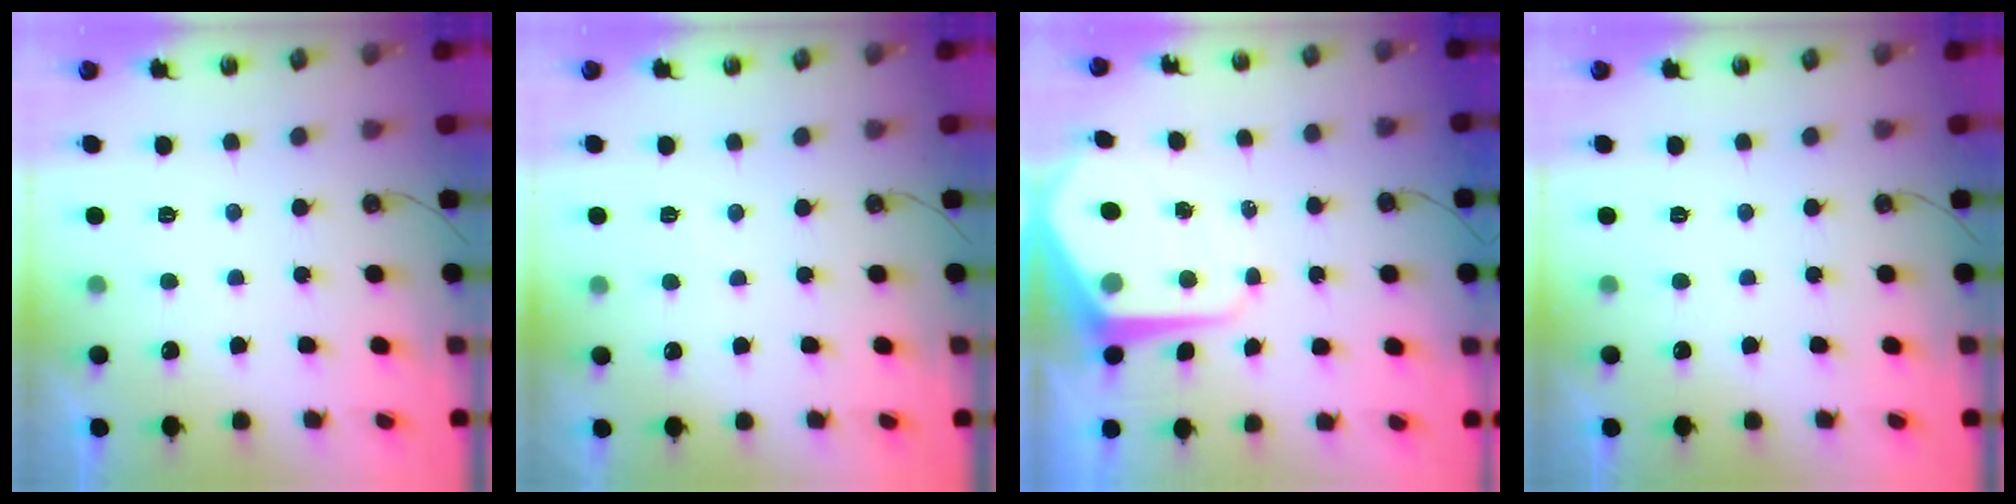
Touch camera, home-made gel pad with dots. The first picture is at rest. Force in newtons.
{"total": 2.5, "press": 2.4, "slide": 0.4}
{"total": 8.9, "press": 8.9, "slide": 0.7}
{"total": 0.0}